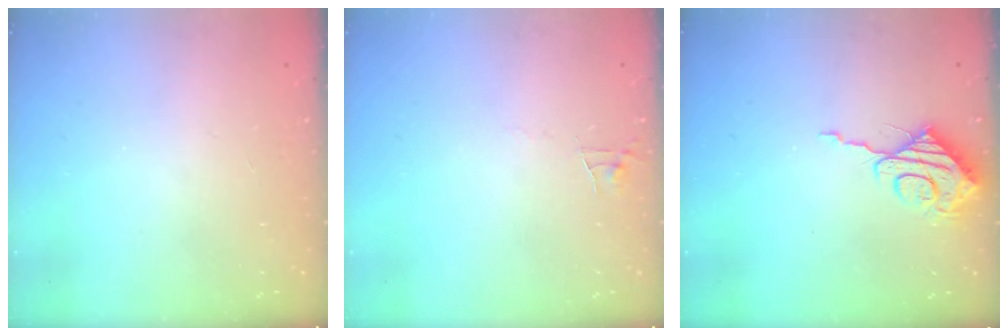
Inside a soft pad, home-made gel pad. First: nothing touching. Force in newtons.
{"total": 3.5, "press": 3.5, "slide": 0.3}
{"total": 9.4, "press": 9.4, "slide": 0.7}